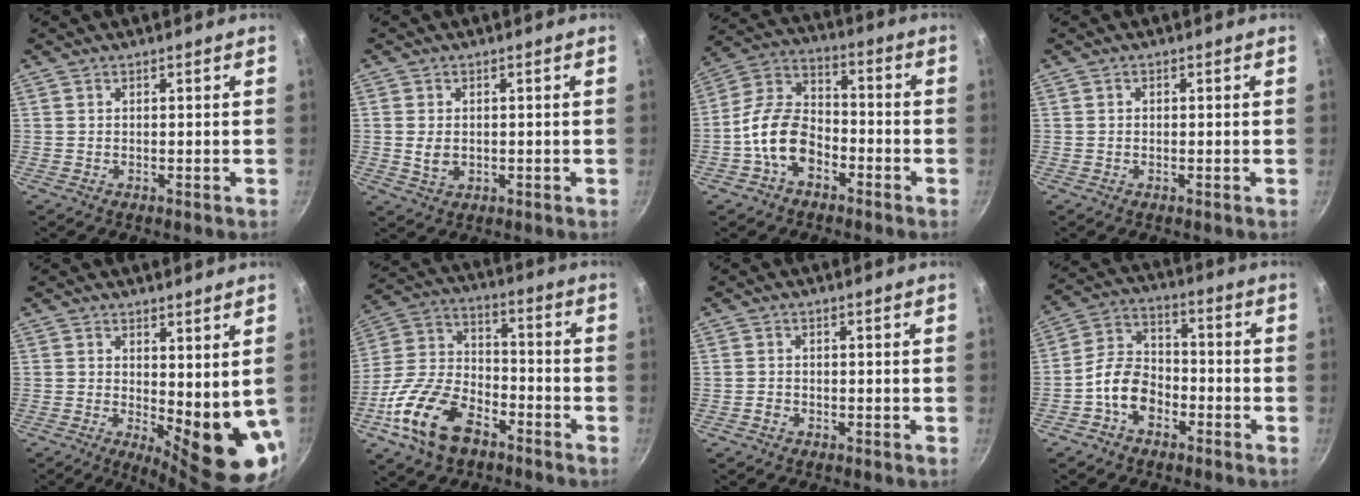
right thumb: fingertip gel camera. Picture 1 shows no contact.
{"total": 3.6, "force": [-0.1, 2.7, 2.4], "torque": [-0.040, -0.001, 0.002]}
{"total": 12.0, "force": [-4.8, 8.1, 7.3], "torque": [-0.106, 0.050, -0.106]}
{"total": 0.6, "force": [-0.1, 0.5, 0.3], "torque": [-0.005, 0.005, 0.000]}
{"total": 10.4, "force": [0.7, 4.0, 9.6], "torque": [-0.104, -0.029, 0.019]}
{"total": 18.1, "force": [-9.5, 10.6, 11.2], "torque": [-0.199, 0.060, -0.188]}
{"total": 1.5, "force": [-0.9, 1.1, 0.4], "torque": [-0.006, 0.009, -0.014]}
{"total": 9.5, "force": [-4.3, 6.8, 5.1], "torque": [-0.066, 0.046, -0.092]}